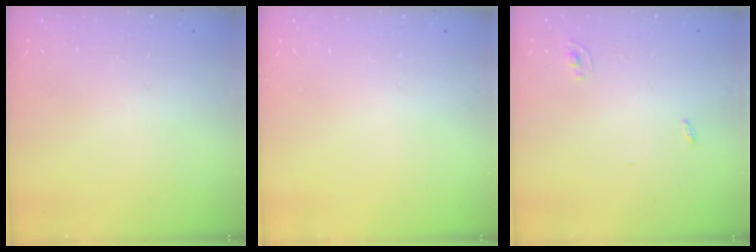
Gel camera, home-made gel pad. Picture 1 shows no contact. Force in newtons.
{"total": 0.0}
{"total": 2.4, "press": 2.4, "slide": 0.2}